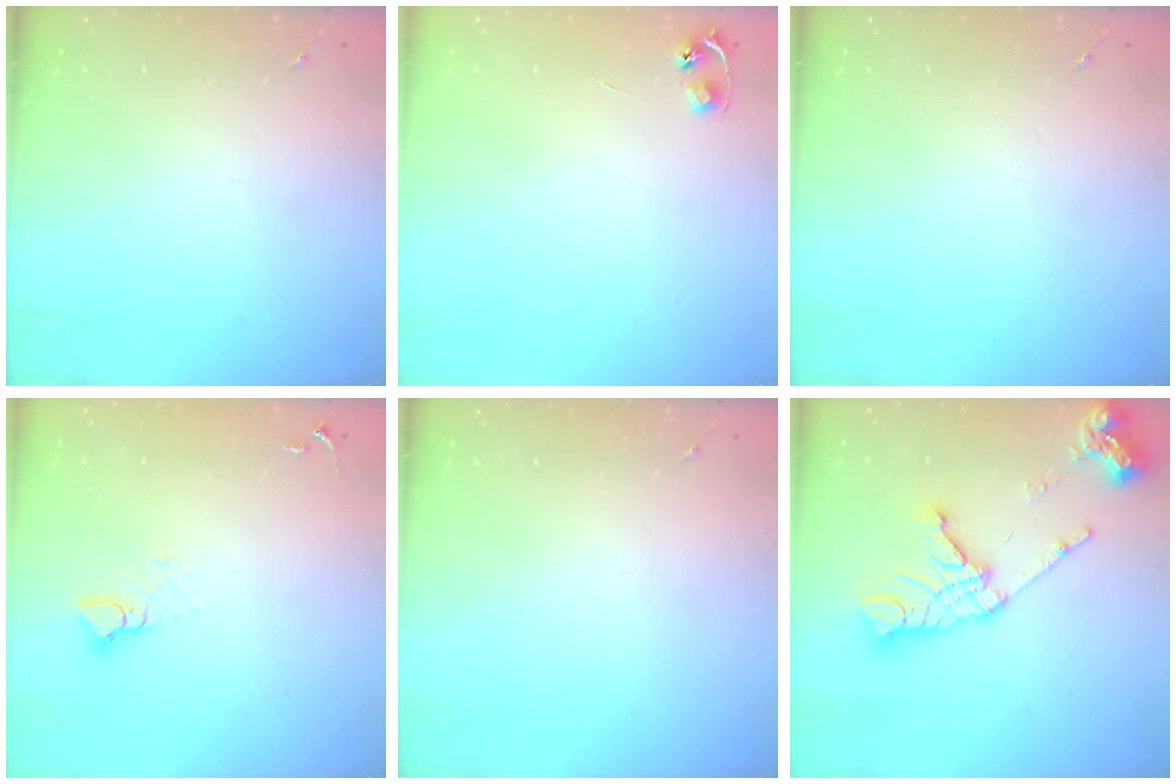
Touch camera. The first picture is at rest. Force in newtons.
{"total": 4.8, "press": 4.7, "slide": 0.5}
{"total": 0.0}
{"total": 3.9, "press": 3.9, "slide": 0.2}
{"total": 0.0}
{"total": 17.0, "press": 16.9, "slide": 1.8}